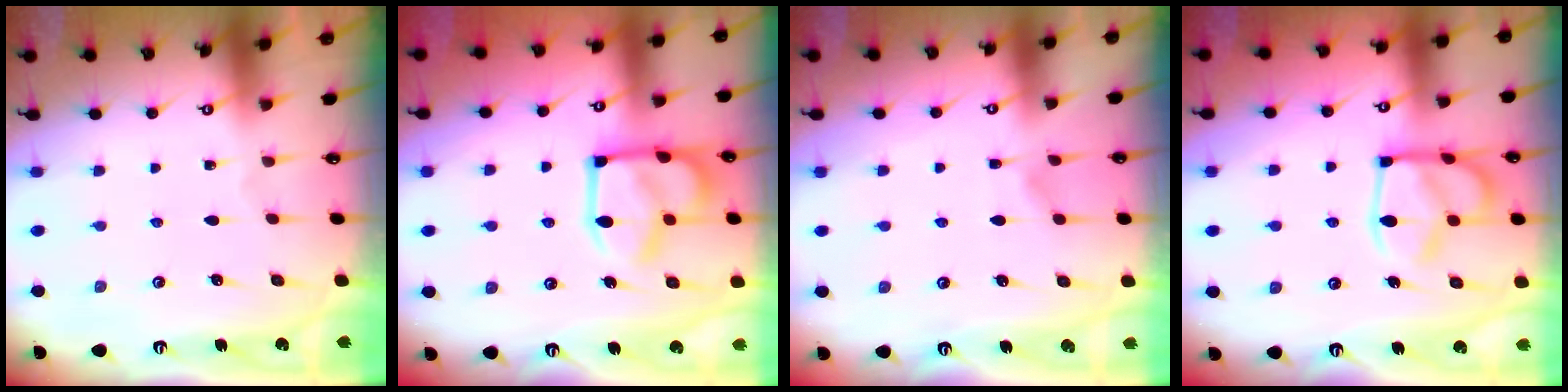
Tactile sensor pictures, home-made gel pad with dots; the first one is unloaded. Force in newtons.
{"total": 16.2, "press": 16.1, "slide": 1.7}
{"total": 4.0, "press": 3.9, "slide": 0.4}
{"total": 15.8, "press": 15.7, "slide": 1.6}